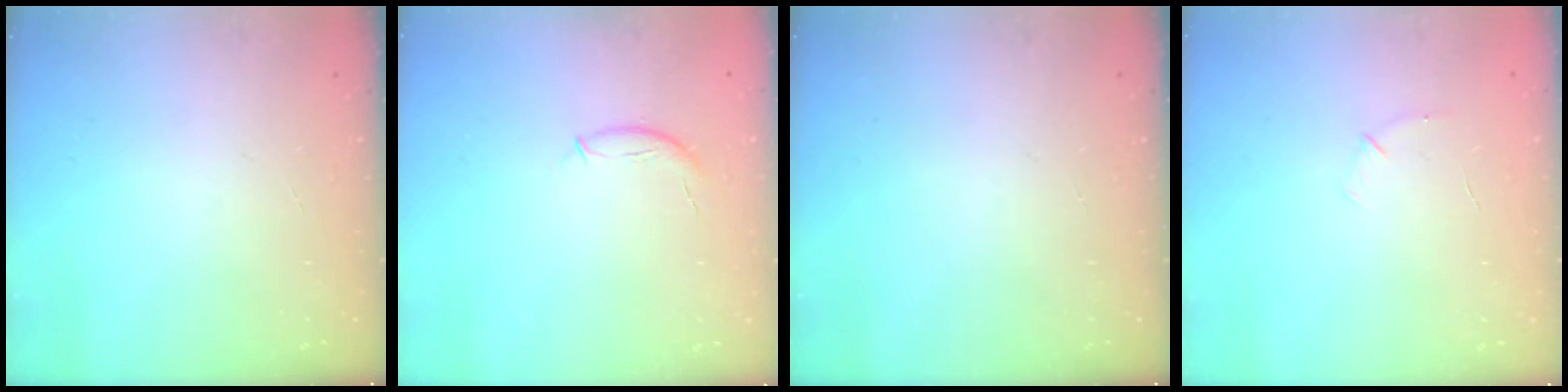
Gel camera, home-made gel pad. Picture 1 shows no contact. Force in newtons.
{"total": 7.4, "press": 7.3, "slide": 1.2}
{"total": 0.0}
{"total": 3.3, "press": 3.2, "slide": 0.9}